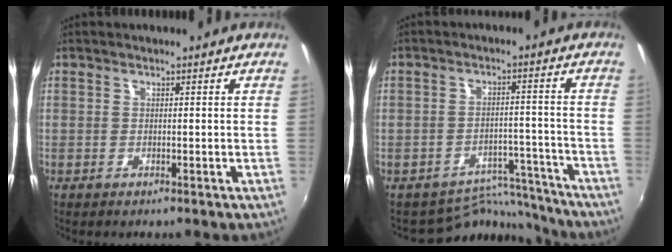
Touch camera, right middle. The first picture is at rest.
{"total": 7.8, "force": [-7.5, 2.1, -1.1], "torque": [0.017, 0.027, -0.110]}